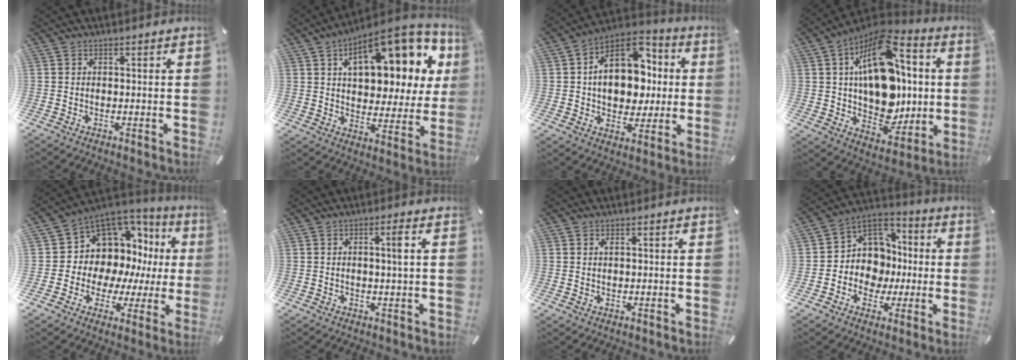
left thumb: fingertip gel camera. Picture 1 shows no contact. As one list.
[{"total": 19.4, "force": [9.1, 10.1, 13.9], "torque": [-0.190, -0.049, 0.147]}, {"total": 17.2, "force": [2.1, 12.8, 11.2], "torque": [-0.181, -0.007, 0.041]}, {"total": 23.0, "force": [3.6, 15.0, 17.0], "torque": [-0.278, -0.027, 0.064]}, {"total": 9.8, "force": [4.3, 8.3, 2.9], "torque": [-0.057, -0.070, 0.090]}, {"total": 3.1, "force": [0.5, 0.1, 3.0], "torque": [-0.059, 0.001, 0.006]}, {"total": 1.0, "force": [0.4, 0.4, 0.9], "torque": [-0.017, 0.000, 0.008]}, {"total": 10.9, "force": [-0.6, 10.6, 2.6], "torque": [-0.051, -0.006, -0.001]}]